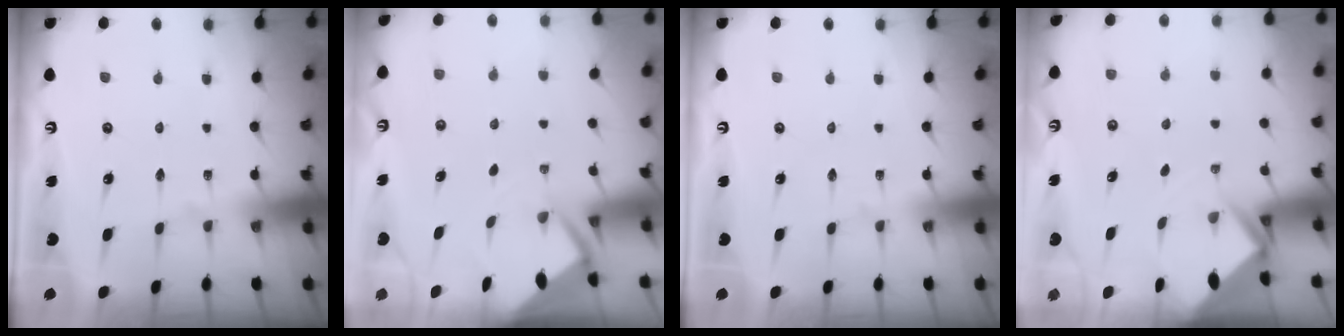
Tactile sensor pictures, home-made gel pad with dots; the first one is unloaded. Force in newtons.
{"total": 2.5, "press": 2.5, "slide": 0.3}
{"total": 0.0}
{"total": 2.5, "press": 2.5, "slide": 0.1}